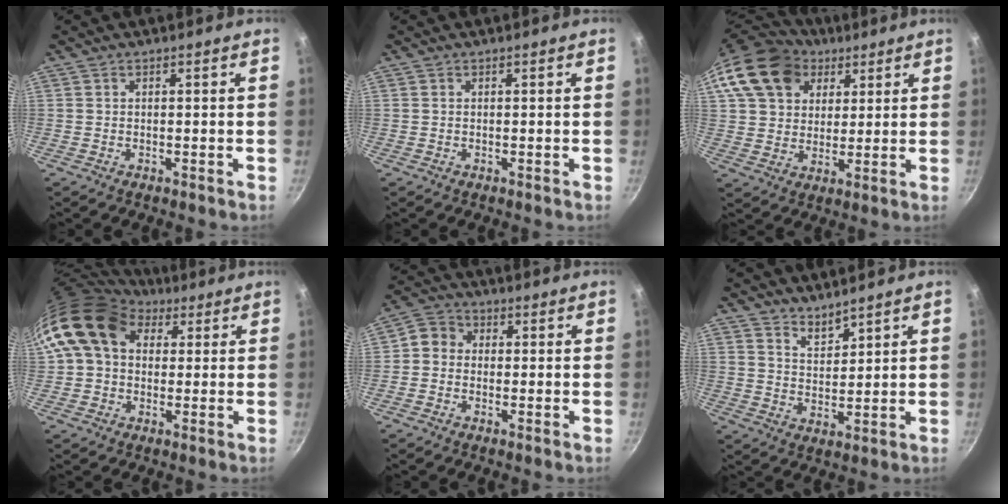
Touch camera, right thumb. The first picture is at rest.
{"total": 0.0}
{"total": 18.5, "force": [7.8, 14.0, 9.3], "torque": [-0.161, 0.016, 0.135]}
{"total": 14.0, "force": [4.8, 10.4, 8.0], "torque": [-0.127, 0.015, 0.069]}
{"total": 4.8, "force": [-0.2, 4.3, 2.2], "torque": [-0.023, 0.011, -0.025]}
{"total": 4.4, "force": [3.8, 1.4, 1.6], "torque": [-0.021, -0.039, 0.071]}